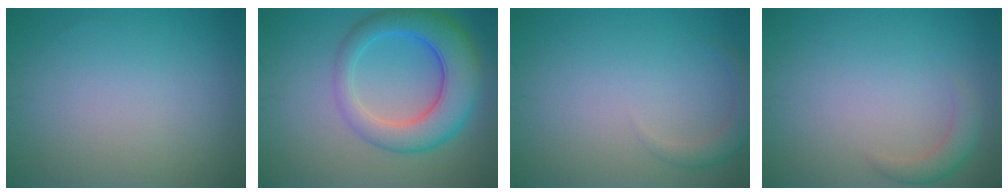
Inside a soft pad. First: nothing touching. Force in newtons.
{"total": 7.5, "press": 7.5, "slide": 0.2}
{"total": 1.8, "press": 1.8, "slide": 0.1}
{"total": 1.8, "press": 1.8, "slide": 0.1}